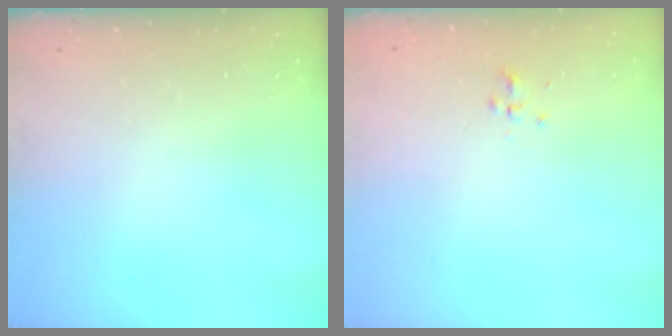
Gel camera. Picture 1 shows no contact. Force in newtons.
{"total": 2.0, "press": 1.8, "slide": 0.8}